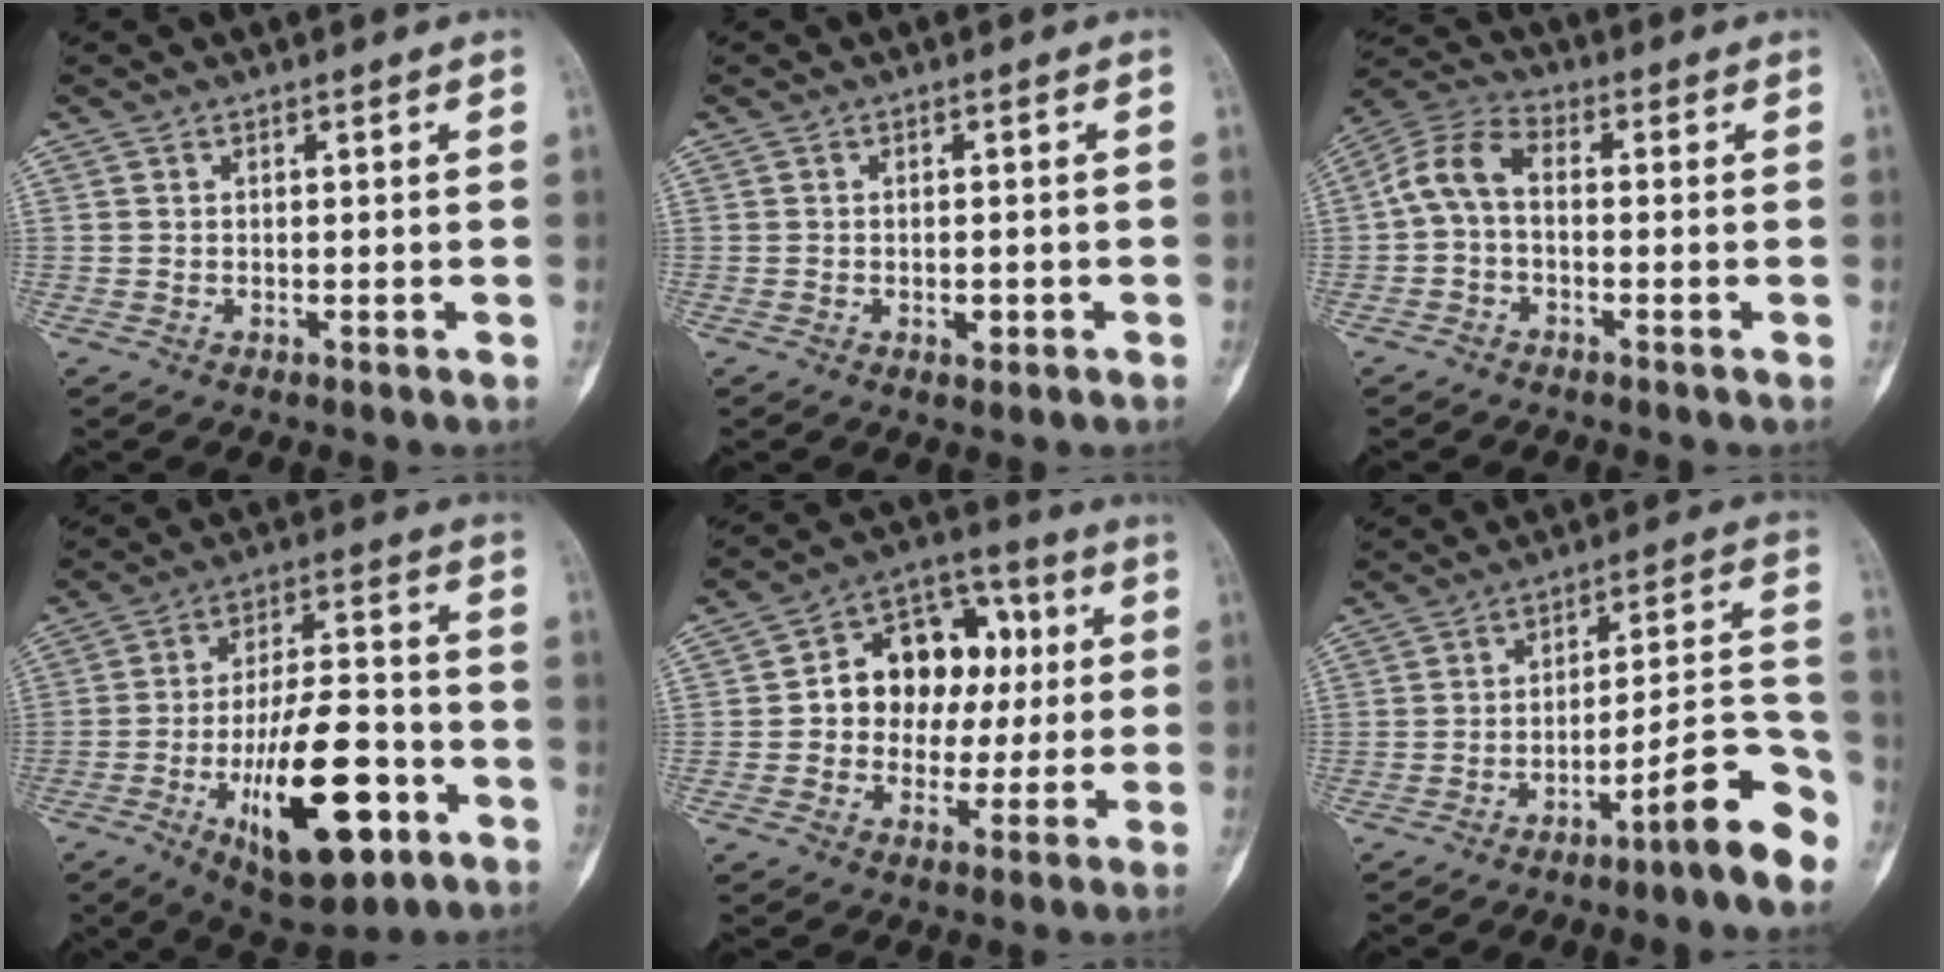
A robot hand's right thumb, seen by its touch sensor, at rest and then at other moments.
{"total": 1.5, "force": [-0.6, 0.7, 1.2], "torque": [-0.018, 0.002, -0.008]}
{"total": 7.1, "force": [-0.7, 4.1, 5.8], "torque": [-0.116, 0.026, -0.028]}
{"total": 20.8, "force": [-7.9, 8.5, 17.3], "torque": [-0.269, 0.034, -0.114]}
{"total": 15.2, "force": [1.5, 11.5, 9.7], "torque": [-0.091, 0.027, 0.018]}
{"total": 12.0, "force": [-7.4, 1.4, 9.4], "torque": [-0.123, 0.077, -0.118]}